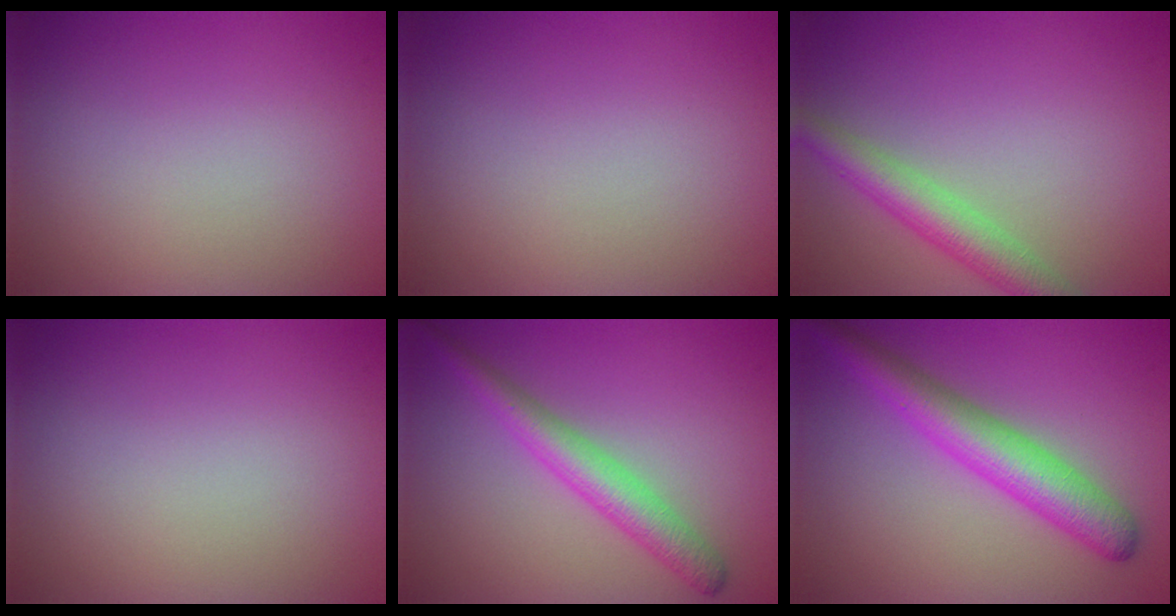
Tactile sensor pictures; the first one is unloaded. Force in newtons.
{"total": 0.0}
{"total": 4.1, "press": 4.1, "slide": 0.1}
{"total": 0.0}
{"total": 3.9, "press": 3.9, "slide": 0.1}
{"total": 5.5, "press": 5.5, "slide": 0.1}